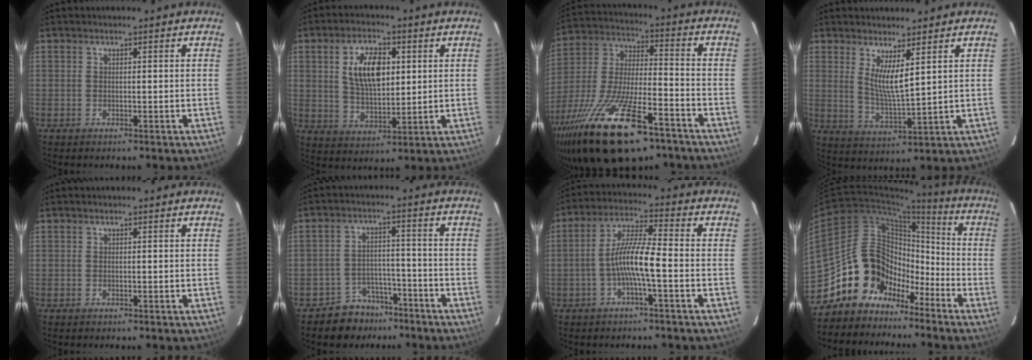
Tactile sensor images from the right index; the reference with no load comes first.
{"total": 10.5, "force": [2.7, 5.2, 8.7], "torque": [-0.161, 0.009, 0.055]}
{"total": 26.2, "force": [-16.5, 9.0, 18.3], "torque": [-0.370, -0.047, -0.278]}
{"total": 6.3, "force": [3.3, 0.7, 5.3], "torque": [-0.098, -0.019, 0.062]}
{"total": 0.0}
{"total": 7.3, "force": [-5.6, 4.7, 0.5], "torque": [-0.021, 0.028, -0.080]}
{"total": 8.0, "force": [-2.4, 0.5, 7.6], "torque": [-0.161, 0.011, -0.046]}
{"total": 14.2, "force": [-9.0, 10.4, 3.9], "torque": [-0.075, 0.046, -0.151]}